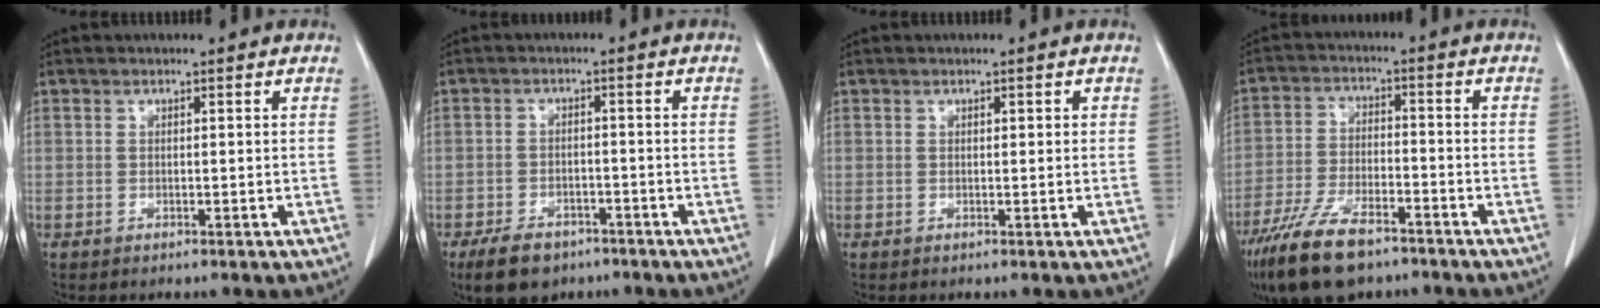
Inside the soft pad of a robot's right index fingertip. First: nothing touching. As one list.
[{"total": 6.8, "force": [-4.9, 3.7, 3.0], "torque": [-0.058, -0.002, -0.076]}, {"total": 0.9, "force": [0.3, 0.4, 0.7], "torque": [-0.009, 0.003, 0.004]}, {"total": 12.4, "force": [-8.8, 4.0, 7.7], "torque": [-0.153, -0.017, -0.160]}]